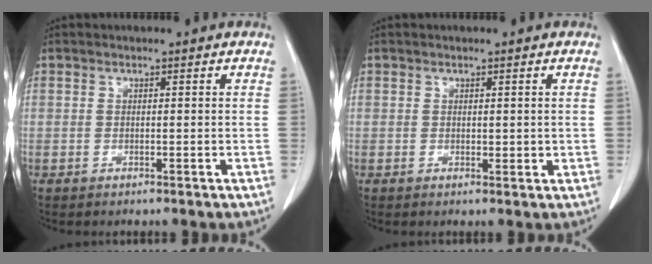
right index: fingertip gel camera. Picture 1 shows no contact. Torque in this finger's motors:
{"motor_torque": [0.02, 0.22, 0.05, 0.02]}